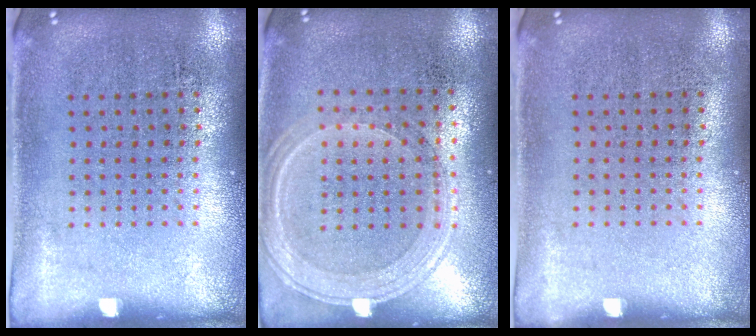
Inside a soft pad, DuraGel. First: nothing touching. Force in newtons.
{"total": 1.2, "press": 1.1, "slide": 0.3}
{"total": 0.0}